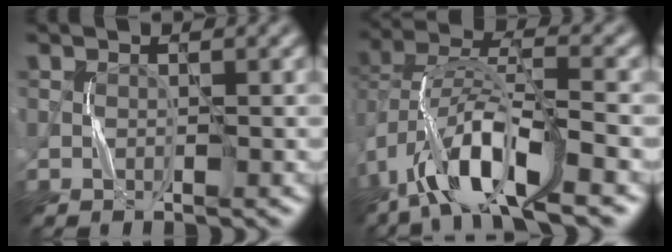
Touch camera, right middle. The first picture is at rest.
{"total": 10.0, "force": [-5.5, 3.6, 7.5], "torque": [-0.140, 0.010, -0.112]}